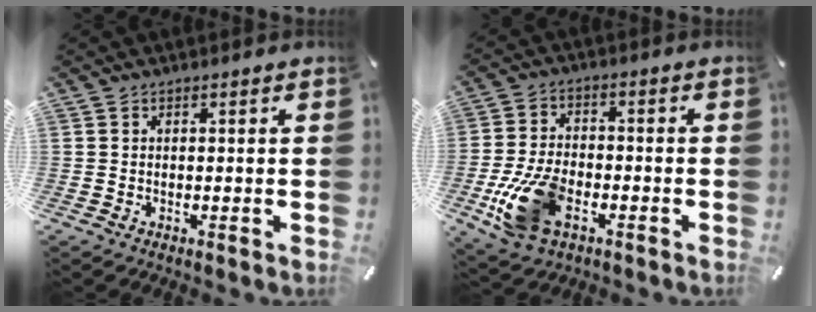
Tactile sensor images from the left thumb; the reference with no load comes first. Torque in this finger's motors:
{"motor_torque": [1.14, 1.74, 0.41, 0.05, 0.24]}